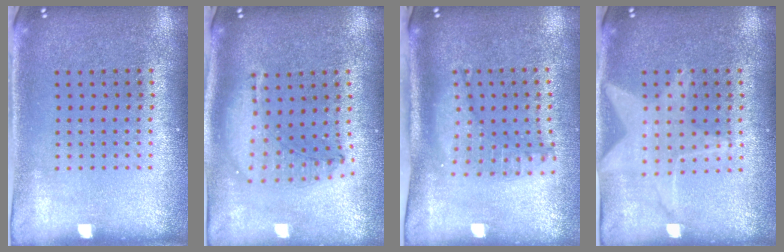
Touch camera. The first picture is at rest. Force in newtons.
{"total": 1.3, "press": 1.2, "slide": 0.4}
{"total": 1.4, "press": 1.3, "slide": 0.4}
{"total": 1.5, "press": 1.4, "slide": 0.4}